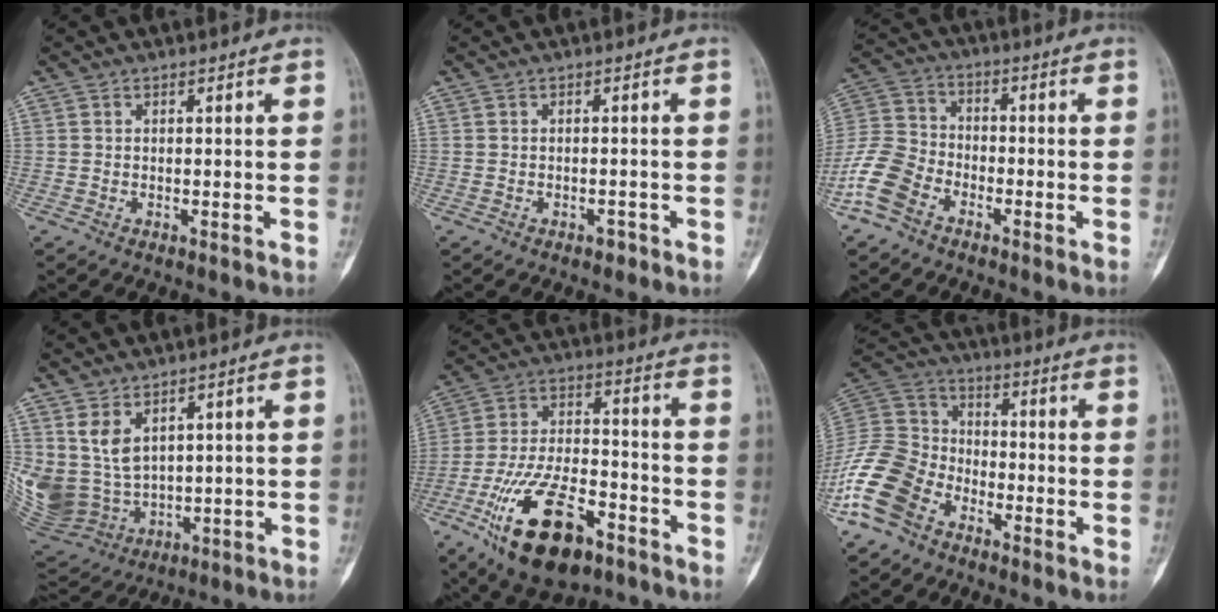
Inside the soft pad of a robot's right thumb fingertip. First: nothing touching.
{"total": 1.2, "force": [-0.8, 0.7, 0.5], "torque": [-0.004, 0.005, -0.013]}
{"total": 10.2, "force": [-5.8, 6.7, 5.0], "torque": [-0.102, 0.032, -0.127]}
{"total": 12.3, "force": [4.2, 8.7, 7.6], "torque": [-0.140, -0.022, 0.118]}
{"total": 20.0, "force": [-10.5, 9.2, 14.3], "torque": [-0.260, 0.057, -0.176]}
{"total": 14.2, "force": [-8.1, 9.5, 6.7], "torque": [-0.127, 0.053, -0.170]}